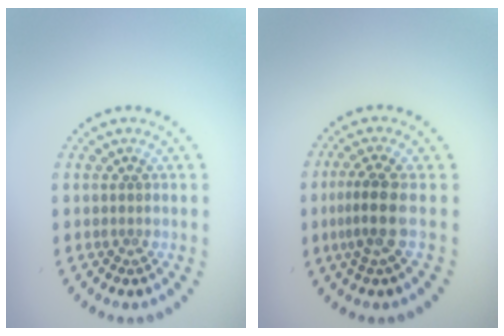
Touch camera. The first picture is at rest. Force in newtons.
{"total": 2.8, "press": 2.1, "slide": 1.8}